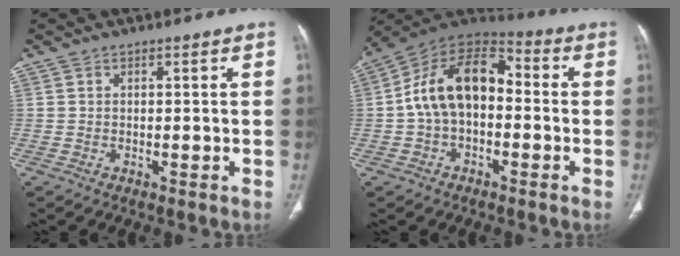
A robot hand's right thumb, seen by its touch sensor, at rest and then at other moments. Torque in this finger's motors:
{"motor_torque": [0.25, 0.27, 0.79, 0.04, 0.31]}